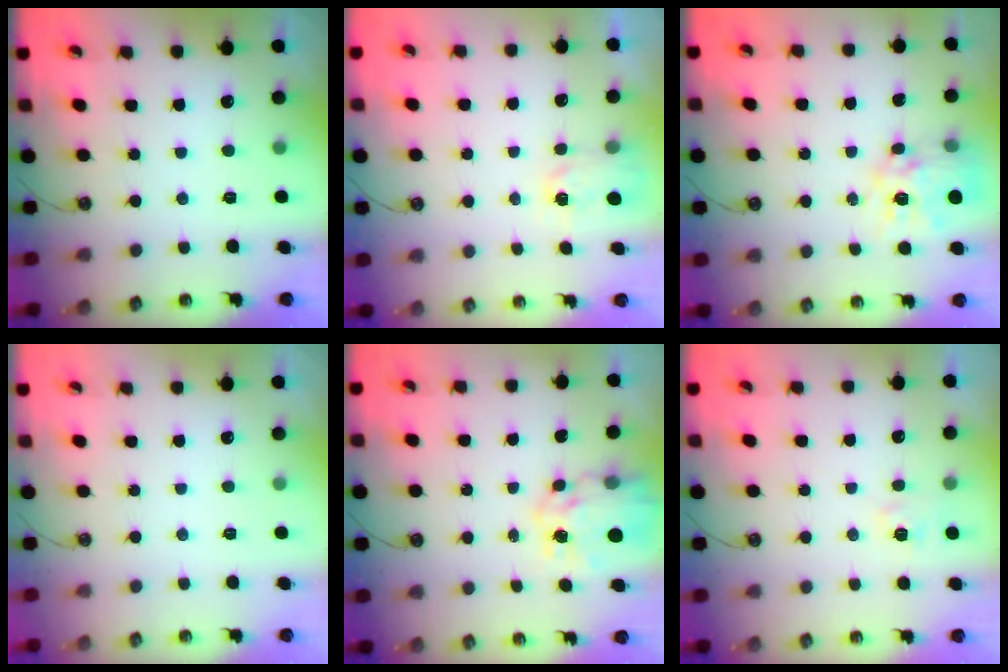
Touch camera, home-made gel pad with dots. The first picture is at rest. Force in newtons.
{"total": 2.5, "press": 2.4, "slide": 0.4}
{"total": 13.0, "press": 13.0, "slide": 1.1}
{"total": 0.0}
{"total": 10.2, "press": 10.1, "slide": 0.9}
{"total": 2.7, "press": 2.6, "slide": 0.3}